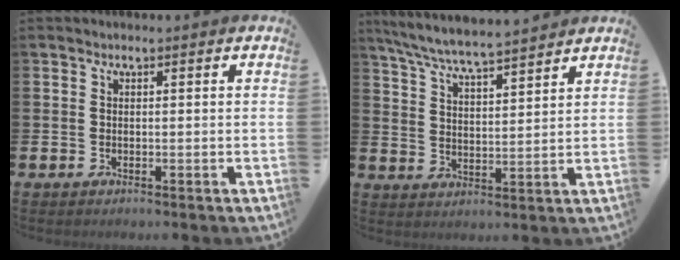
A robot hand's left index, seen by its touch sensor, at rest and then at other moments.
{"total": 6.6, "force": [6.4, 0.0, 1.8], "torque": [-0.062, -0.038, 0.114]}